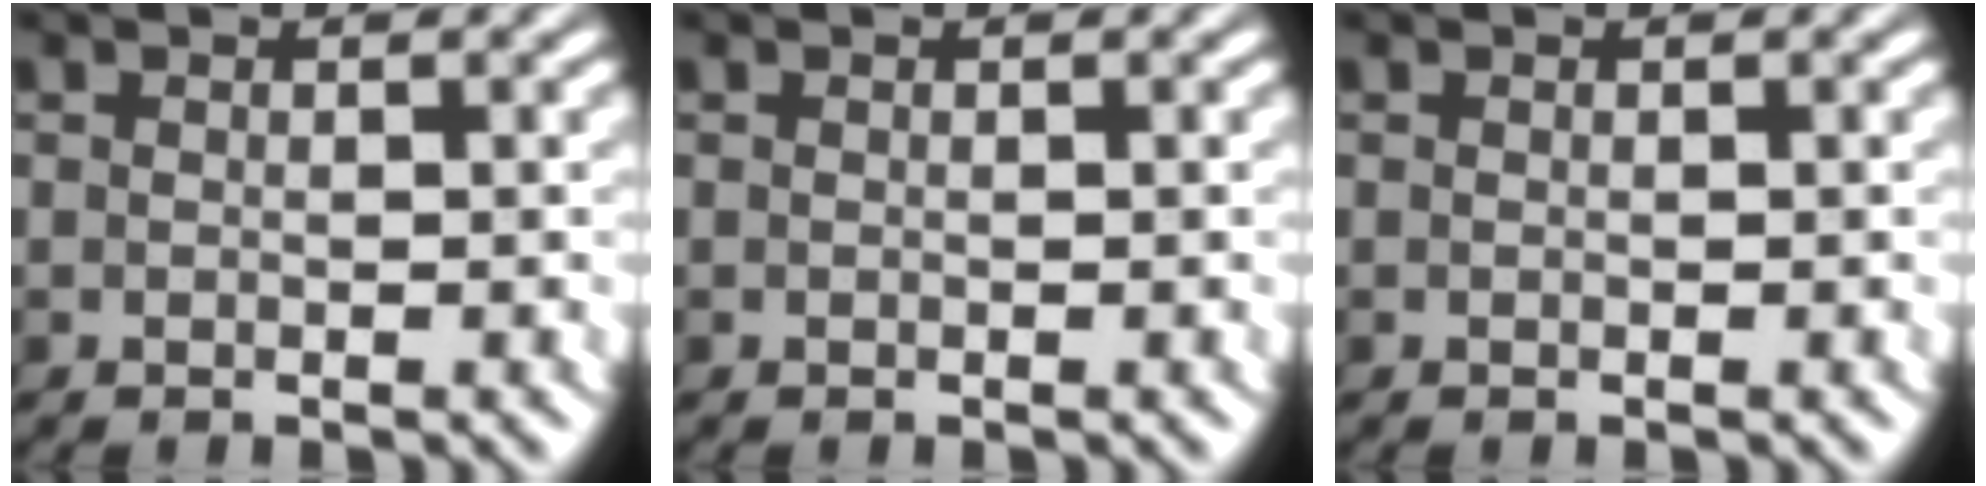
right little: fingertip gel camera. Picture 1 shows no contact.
{"total": 0.0}
{"total": 0.0}